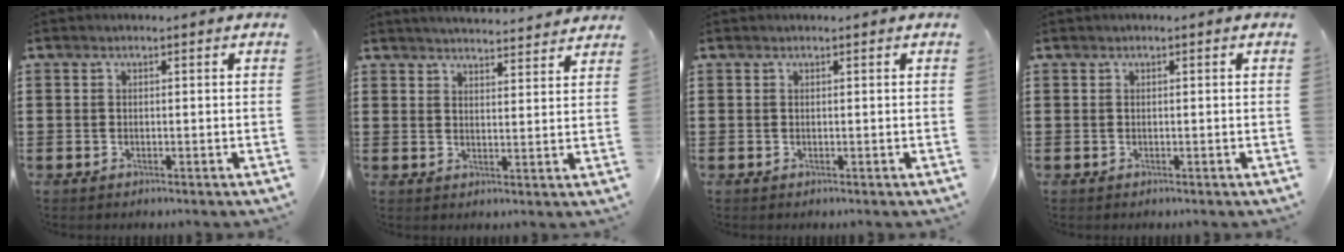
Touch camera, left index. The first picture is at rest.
{"total": 3.6, "force": [3.5, -0.5, 0.3], "torque": [-0.017, -0.019, 0.062]}
{"total": 0.0}
{"total": 0.0}